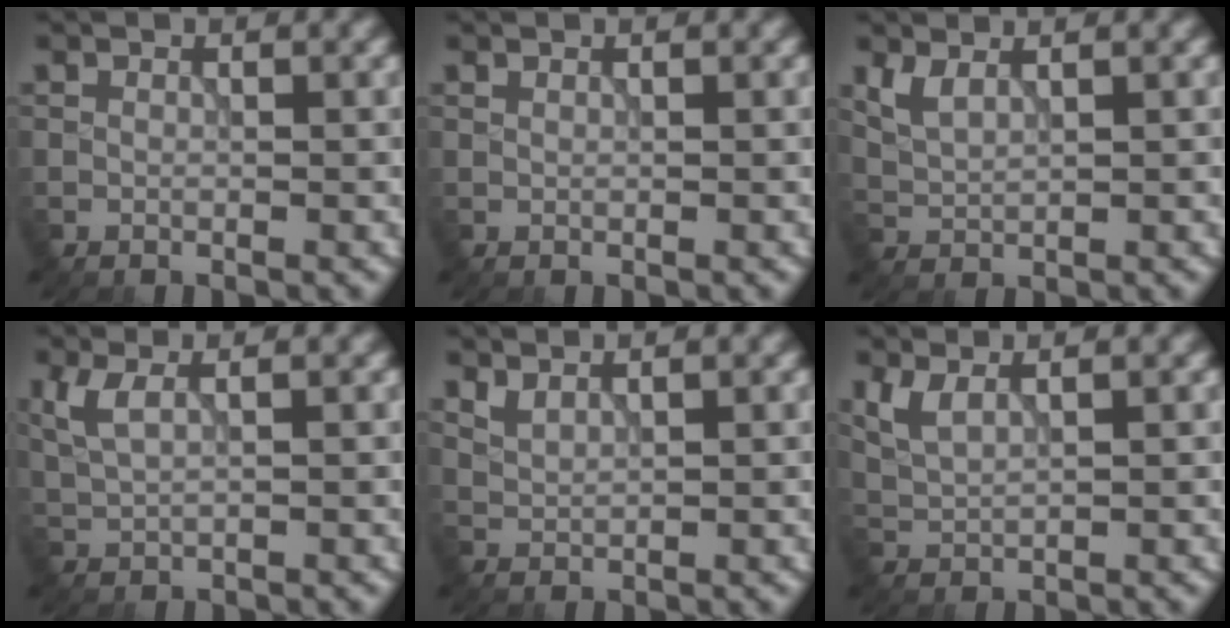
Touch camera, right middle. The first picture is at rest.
{"total": 0.0}
{"total": 2.3, "force": [1.5, 1.0, 1.5], "torque": [-0.039, -0.002, 0.037]}
{"total": 2.9, "force": [1.3, 1.1, 2.3], "torque": [-0.060, 0.003, 0.033]}
{"total": 1.6, "force": [1.4, 0.3, 0.7], "torque": [-0.018, -0.001, 0.035]}
{"total": 2.6, "force": [1.6, 0.9, 1.8], "torque": [-0.049, 0.000, 0.042]}